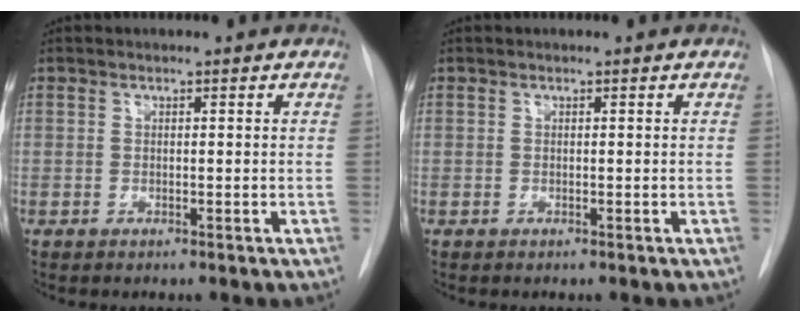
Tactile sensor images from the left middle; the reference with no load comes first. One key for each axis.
{"total": 0.0}